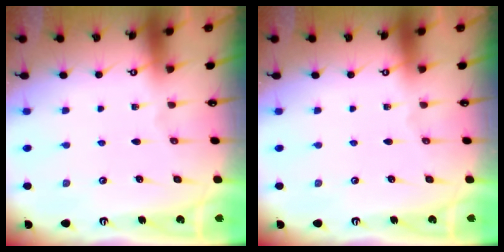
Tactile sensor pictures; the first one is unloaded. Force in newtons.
{"total": 0.0}